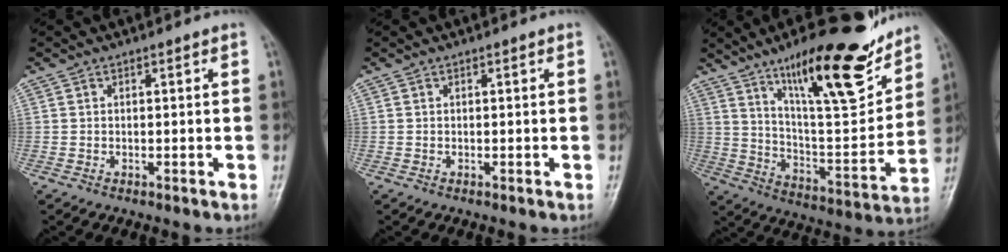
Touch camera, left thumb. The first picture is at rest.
{"total": 0.0}
{"total": 23.8, "force": [15.5, 6.5, 16.9], "torque": [-0.222, -0.076, 0.253]}